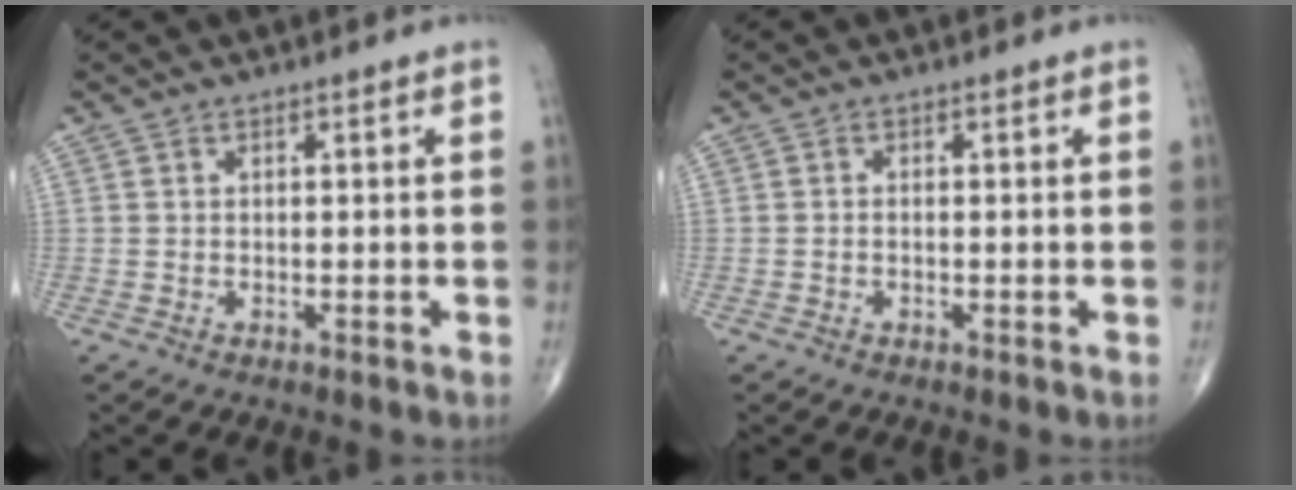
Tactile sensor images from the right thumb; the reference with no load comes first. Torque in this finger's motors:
{"motor_torque": [-0.31, 0.04, 0.05, 0.06, 0.01]}